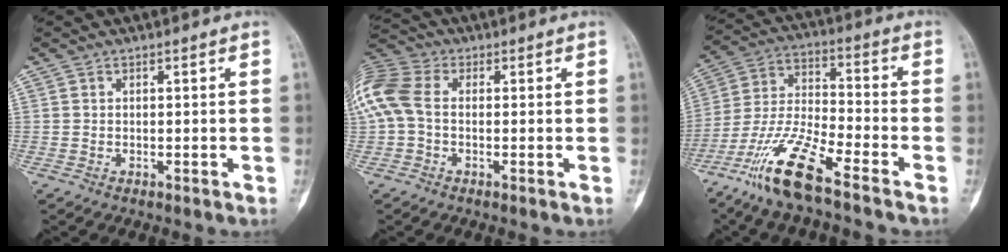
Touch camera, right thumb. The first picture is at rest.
{"total": 11.6, "force": [0.6, 7.7, 8.6], "torque": [-0.214, 0.026, 0.003]}
{"total": 14.3, "force": [-9.8, 2.3, 10.2], "torque": [-0.221, 0.044, -0.190]}